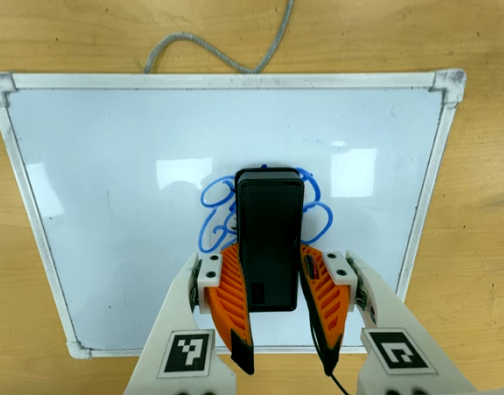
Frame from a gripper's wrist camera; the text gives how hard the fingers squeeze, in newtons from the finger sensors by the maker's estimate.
{"total": 10.4, "left": 9.9, "right": 10.9}